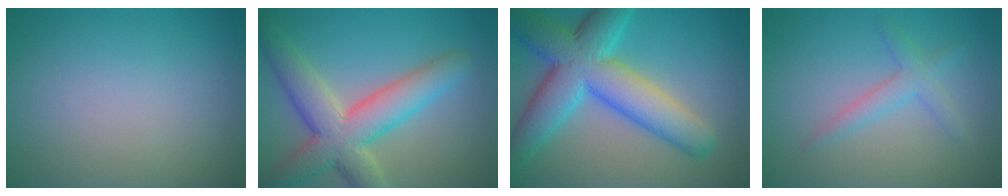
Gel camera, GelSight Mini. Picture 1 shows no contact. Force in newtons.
{"total": 8.0, "press": 8.0, "slide": 0.5}
{"total": 10.2, "press": 10.2, "slide": 0.2}
{"total": 2.3, "press": 2.3, "slide": 0.1}